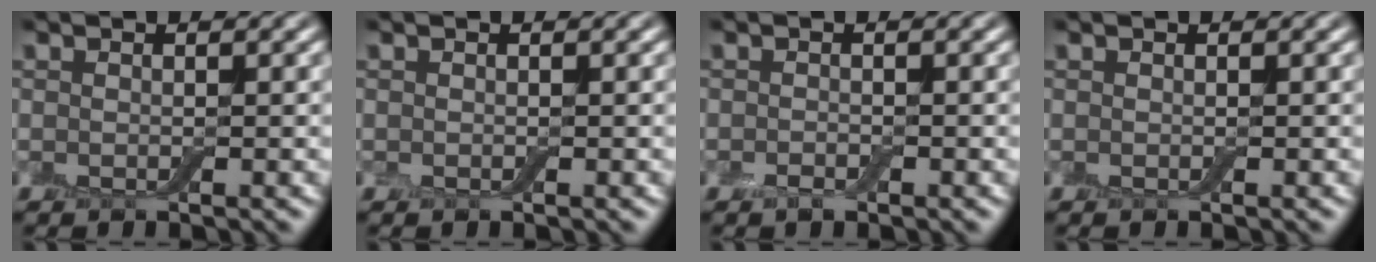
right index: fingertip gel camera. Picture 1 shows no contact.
{"total": 0.0}
{"total": 0.9, "force": [-0.5, 0.5, 0.5], "torque": [-0.009, -0.001, -0.010]}
{"total": 0.0}